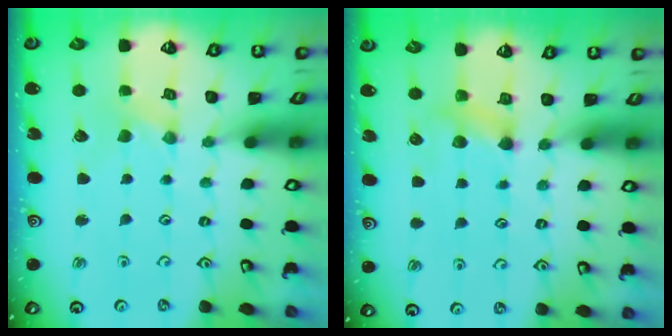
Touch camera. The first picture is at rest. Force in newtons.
{"total": 3.8, "press": 3.7, "slide": 0.5}